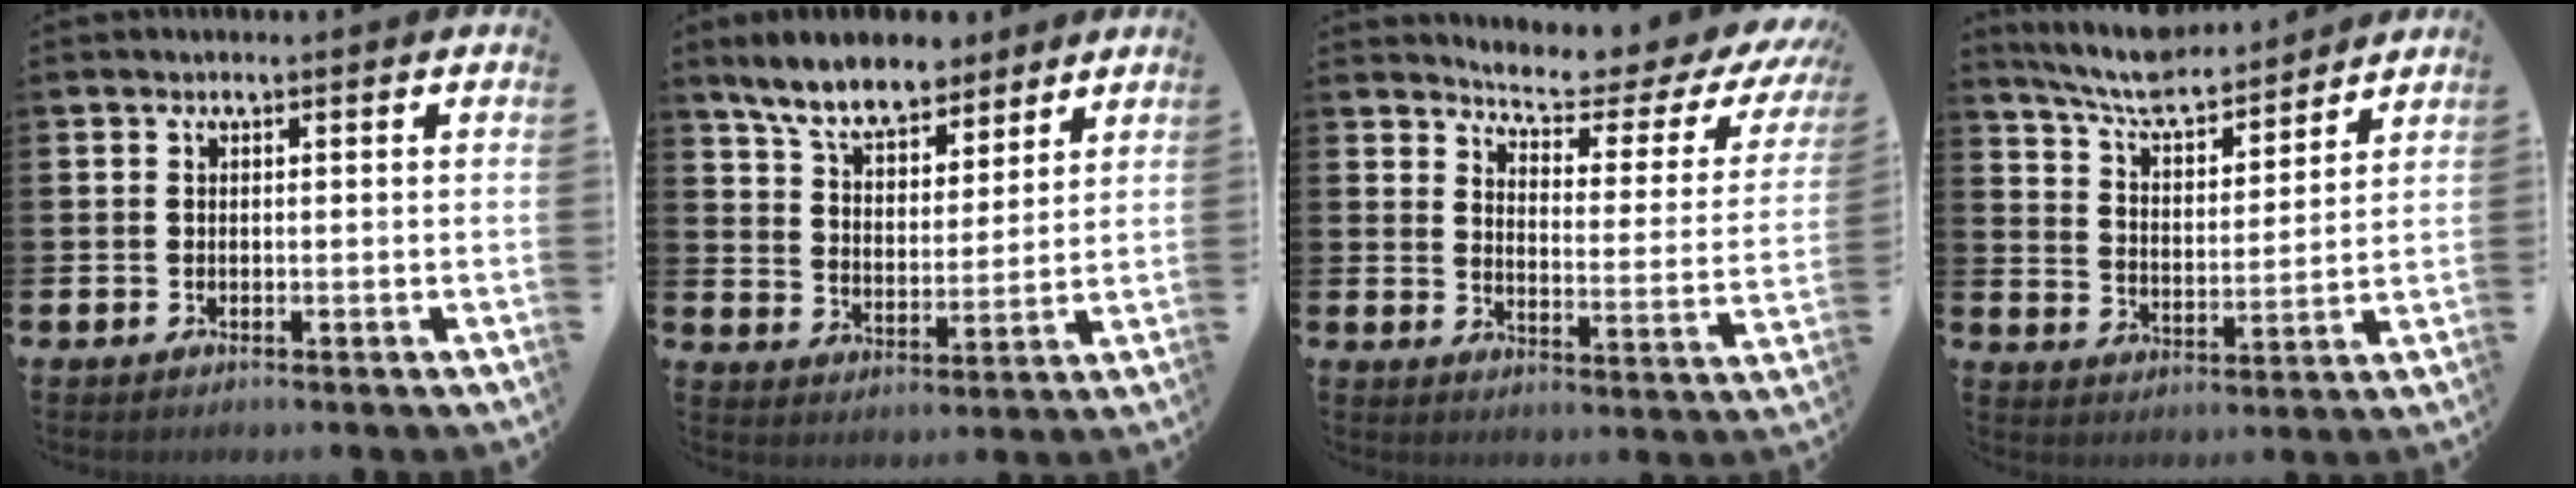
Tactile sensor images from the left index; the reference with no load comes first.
{"total": 8.9, "force": [8.0, 2.8, 3.0], "torque": [-0.079, -0.034, 0.143]}
{"total": 5.3, "force": [4.9, 0.7, 1.8], "torque": [-0.056, -0.043, 0.075]}
{"total": 7.9, "force": [7.5, 1.4, 2.1], "torque": [-0.078, -0.049, 0.132]}